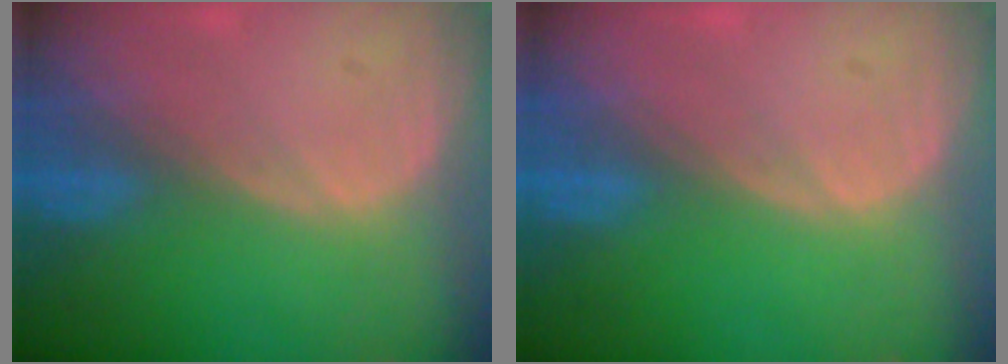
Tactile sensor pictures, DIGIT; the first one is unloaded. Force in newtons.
{"total": 0.0}